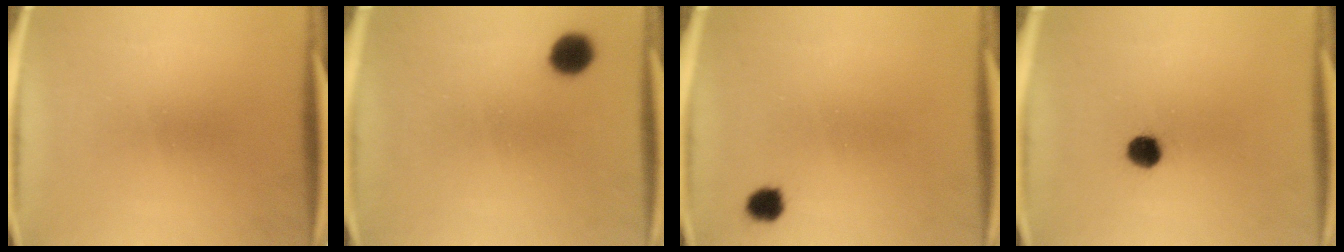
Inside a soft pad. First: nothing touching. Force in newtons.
{"total": 4.9}
{"total": 2.8}
{"total": 4.3}